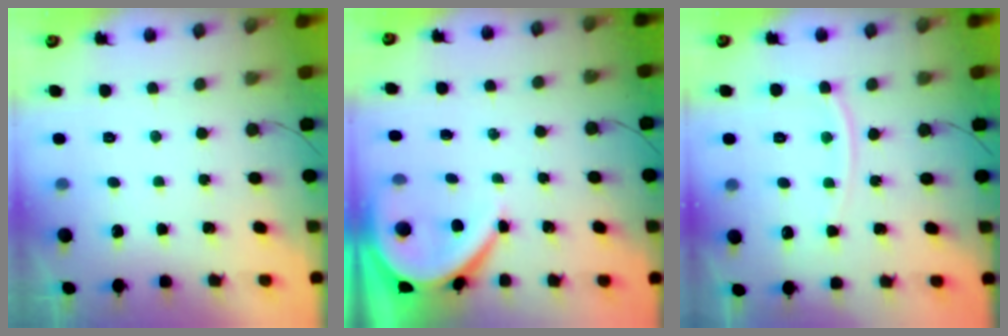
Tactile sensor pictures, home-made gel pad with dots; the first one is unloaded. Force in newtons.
{"total": 6.8, "press": 6.8, "slide": 0.6}
{"total": 9.1, "press": 9.1, "slide": 0.8}